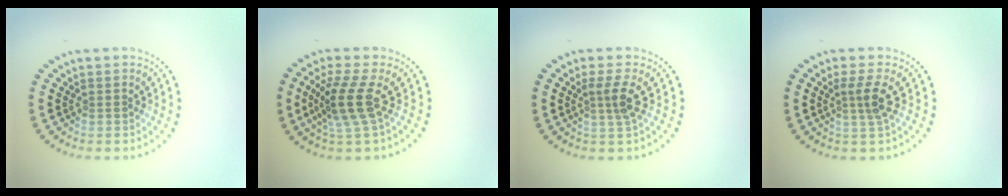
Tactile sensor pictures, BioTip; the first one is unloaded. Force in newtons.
{"total": 3.8, "press": 3.0, "slide": 2.4}
{"total": 2.3, "press": 1.8, "slide": 1.5}
{"total": 2.4, "press": 1.8, "slide": 1.5}